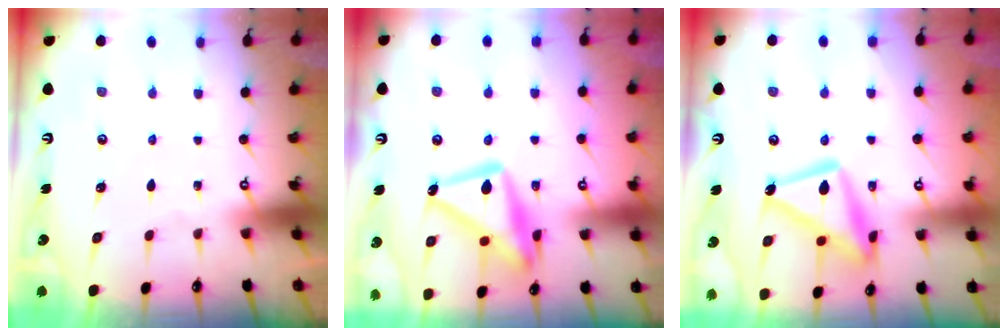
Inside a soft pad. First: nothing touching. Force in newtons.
{"total": 16.8, "press": 16.8, "slide": 1.2}
{"total": 15.4, "press": 15.3, "slide": 1.2}